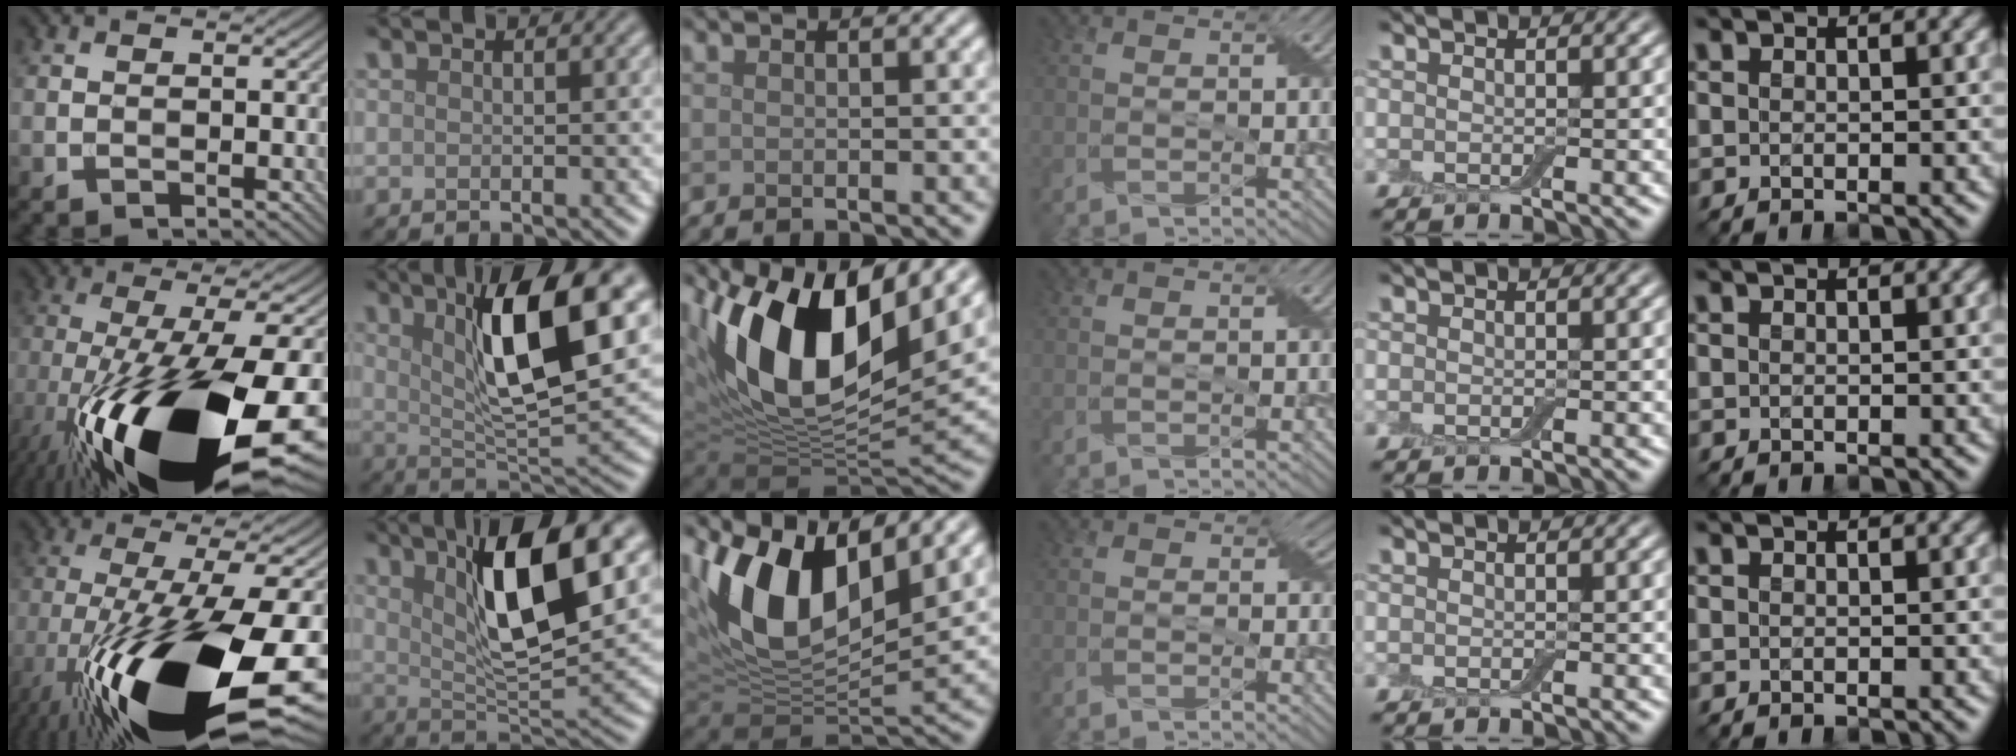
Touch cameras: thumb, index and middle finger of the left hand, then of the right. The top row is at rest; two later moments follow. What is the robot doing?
{"motion": "wrap", "object": "adhesive wrap"}